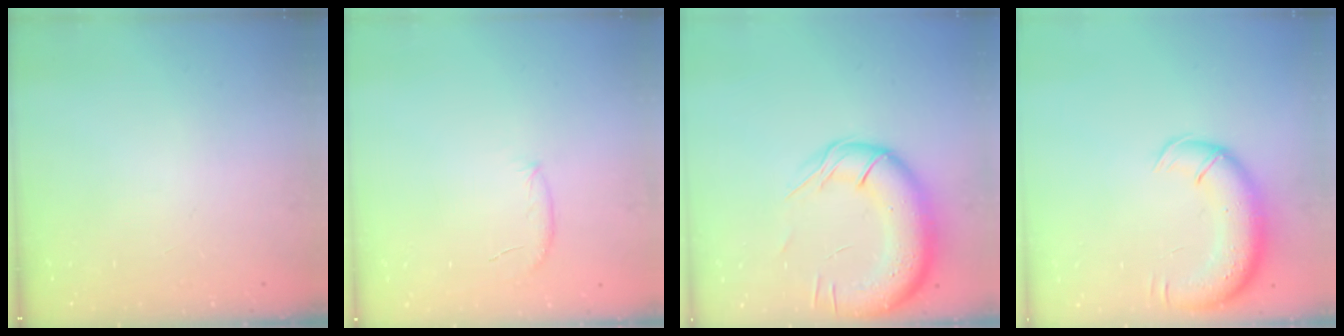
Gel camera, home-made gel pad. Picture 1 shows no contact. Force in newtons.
{"total": 6.9, "press": 6.7, "slide": 1.8}
{"total": 18.1, "press": 17.7, "slide": 3.6}
{"total": 13.4, "press": 12.9, "slide": 3.5}